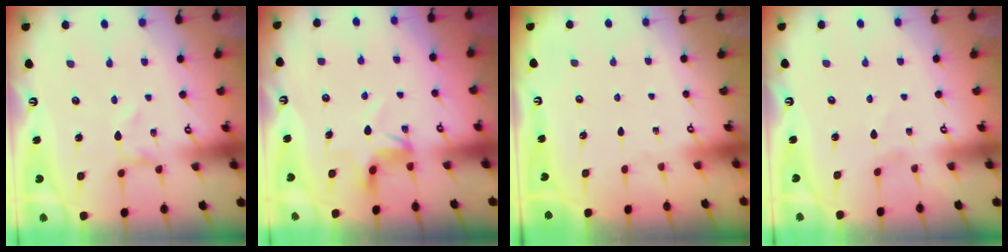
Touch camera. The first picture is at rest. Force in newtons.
{"total": 4.2, "press": 4.2, "slide": 0.3}
{"total": 0.0}
{"total": 1.3, "press": 1.3, "slide": 0.1}